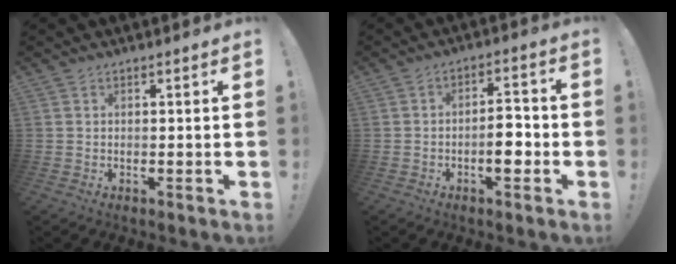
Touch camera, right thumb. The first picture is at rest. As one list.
[{"total": 7.4, "force": [-2.5, 3.2, 6.2], "torque": [-0.094, 0.013, -0.044]}]